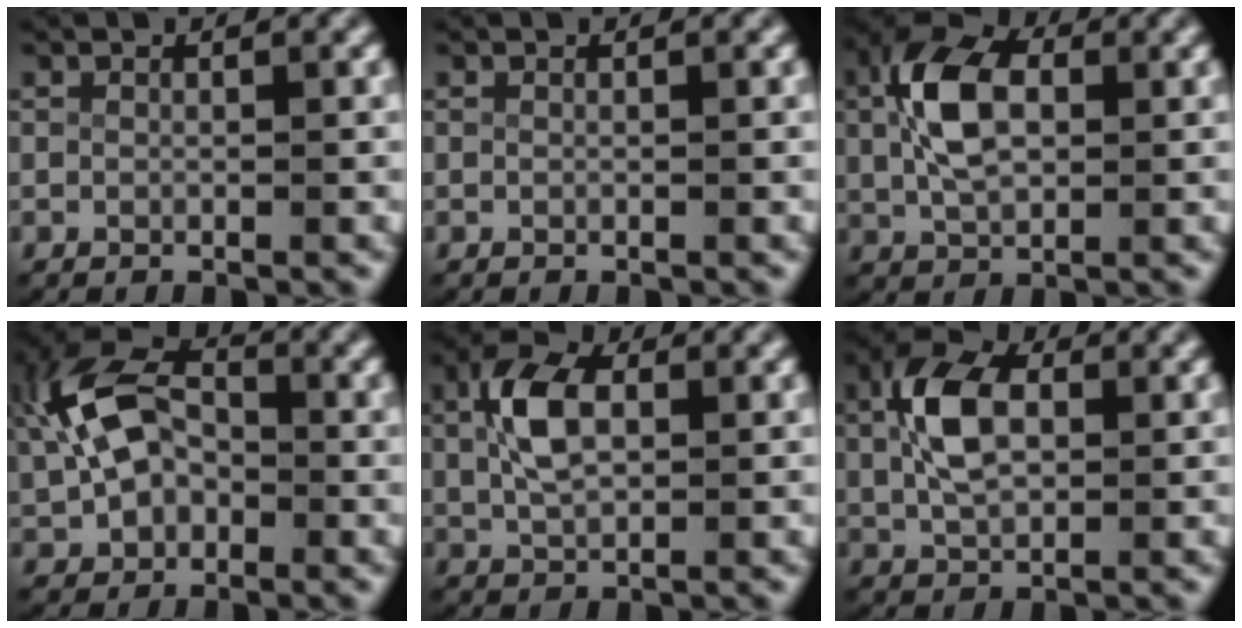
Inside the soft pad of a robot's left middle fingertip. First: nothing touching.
{"total": 0.0}
{"total": 6.3, "force": [0.9, 3.8, 5.0], "torque": [-0.114, -0.003, 0.022]}
{"total": 7.4, "force": [0.7, 5.5, 4.9], "torque": [-0.110, -0.014, 0.020]}
{"total": 4.6, "force": [0.8, 2.5, 3.7], "torque": [-0.085, -0.001, 0.018]}
{"total": 5.4, "force": [0.9, 3.2, 4.3], "torque": [-0.099, -0.002, 0.021]}